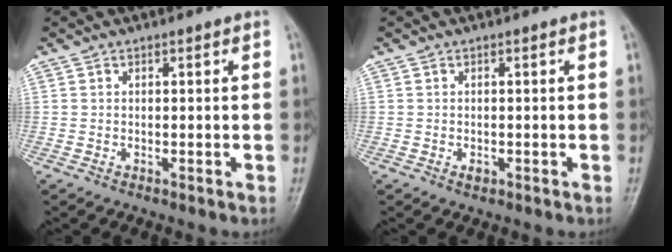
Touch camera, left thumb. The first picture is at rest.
{"total": 1.0, "force": [-0.4, 0.6, 0.7], "torque": [-0.006, 0.002, -0.003]}